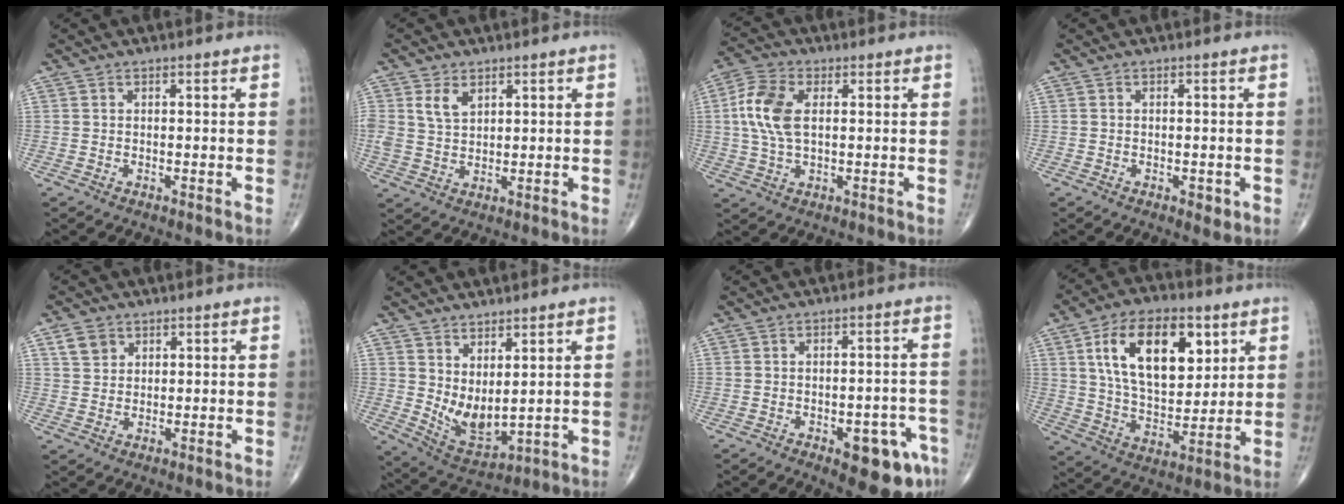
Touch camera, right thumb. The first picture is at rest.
{"total": 4.8, "force": [2.3, 3.0, 3.0], "torque": [-0.049, -0.011, 0.050]}
{"total": 9.5, "force": [1.5, 5.2, 7.8], "torque": [-0.175, 0.010, 0.027]}
{"total": 1.9, "force": [-0.7, 1.0, 1.5], "torque": [-0.016, -0.001, -0.008]}
{"total": 3.8, "force": [2.0, 3.0, 1.4], "torque": [-0.015, -0.006, 0.039]}
{"total": 8.2, "force": [2.5, 3.7, 6.9], "torque": [-0.114, -0.035, 0.065]}
{"total": 11.1, "force": [-5.5, 4.4, 8.6], "torque": [-0.084, 0.030, -0.061]}
{"total": 19.3, "force": [7.1, 10.5, 14.5], "torque": [-0.202, -0.026, 0.125]}